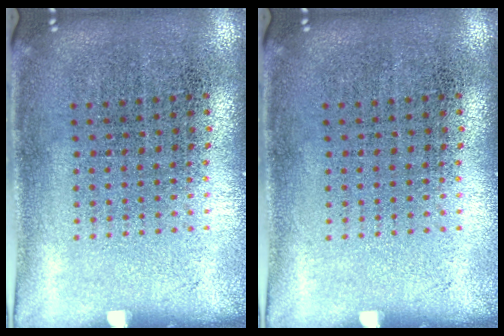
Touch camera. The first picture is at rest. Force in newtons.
{"total": 0.0}